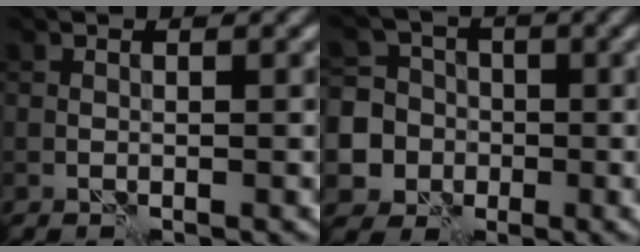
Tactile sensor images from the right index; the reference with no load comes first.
{"total": 8.7, "force": [-2.9, 8.0, 1.8], "torque": [-0.041, -0.003, -0.077]}